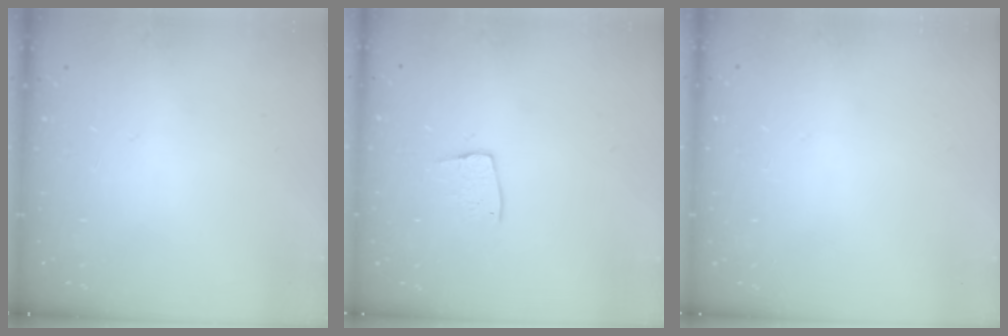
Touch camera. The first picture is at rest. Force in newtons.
{"total": 6.1, "press": 6.1, "slide": 0.3}
{"total": 0.0}